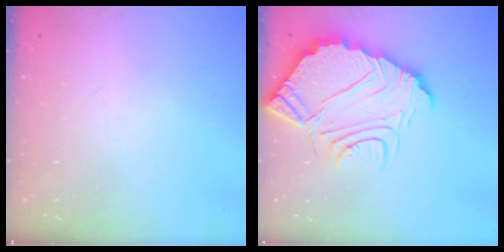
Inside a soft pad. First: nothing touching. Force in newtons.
{"total": 11.7, "press": 11.7, "slide": 0.9}